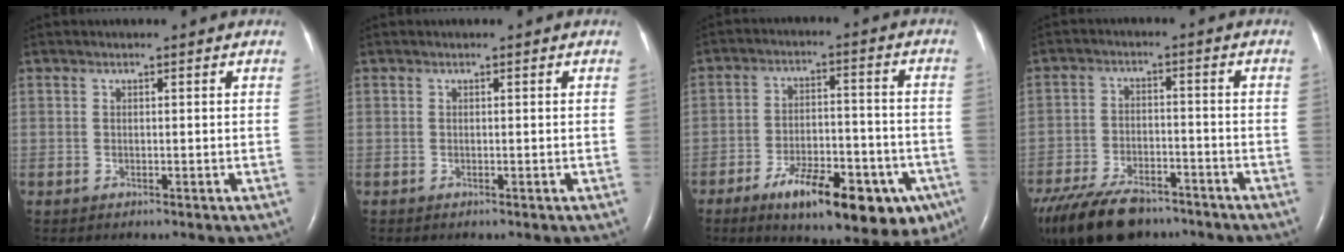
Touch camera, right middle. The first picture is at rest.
{"total": 0.0}
{"total": 18.2, "force": [-10.4, 6.4, 13.5], "torque": [-0.141, 0.013, -0.145]}
{"total": 16.7, "force": [-12.6, 7.1, 8.3], "torque": [-0.202, -0.024, -0.201]}